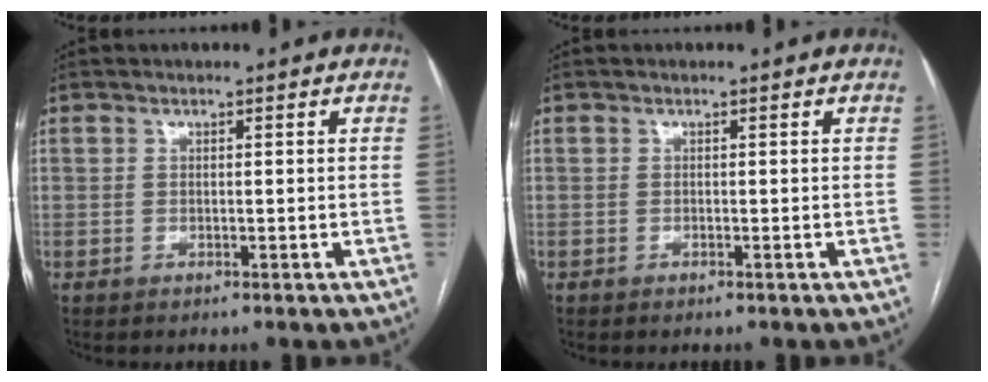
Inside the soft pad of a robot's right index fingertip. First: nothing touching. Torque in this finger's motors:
{"motor_torque": [-0.09, -0.07, 0.06, 0.01]}